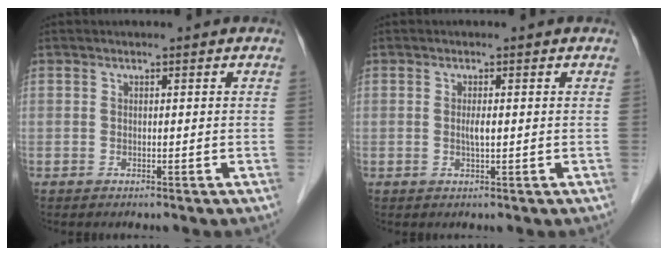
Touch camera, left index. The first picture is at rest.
{"total": 1.3, "force": [0.1, 0.1, 1.3], "torque": [-0.028, -0.001, 0.001]}